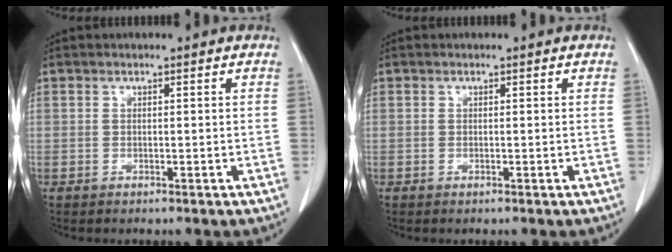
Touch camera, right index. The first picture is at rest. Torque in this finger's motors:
{"motor_torque": [0.10, -0.09, 0.06, 0.01]}